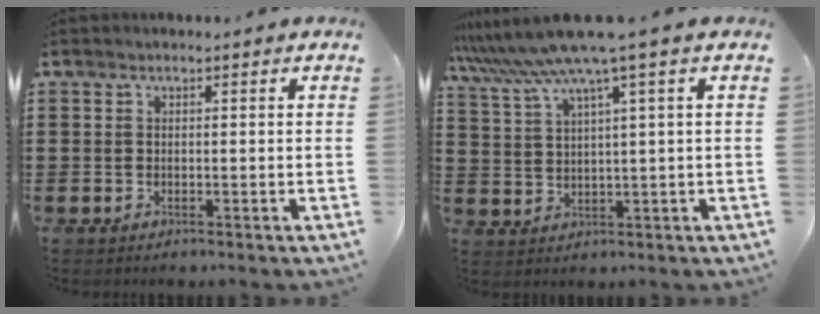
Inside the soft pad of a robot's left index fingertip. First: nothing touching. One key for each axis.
{"total": 7.3, "fx": 4.6, "fy": -0.5, "fz": 5.6, "tx": -0.140, "ty": -0.034, "tz": 0.074}